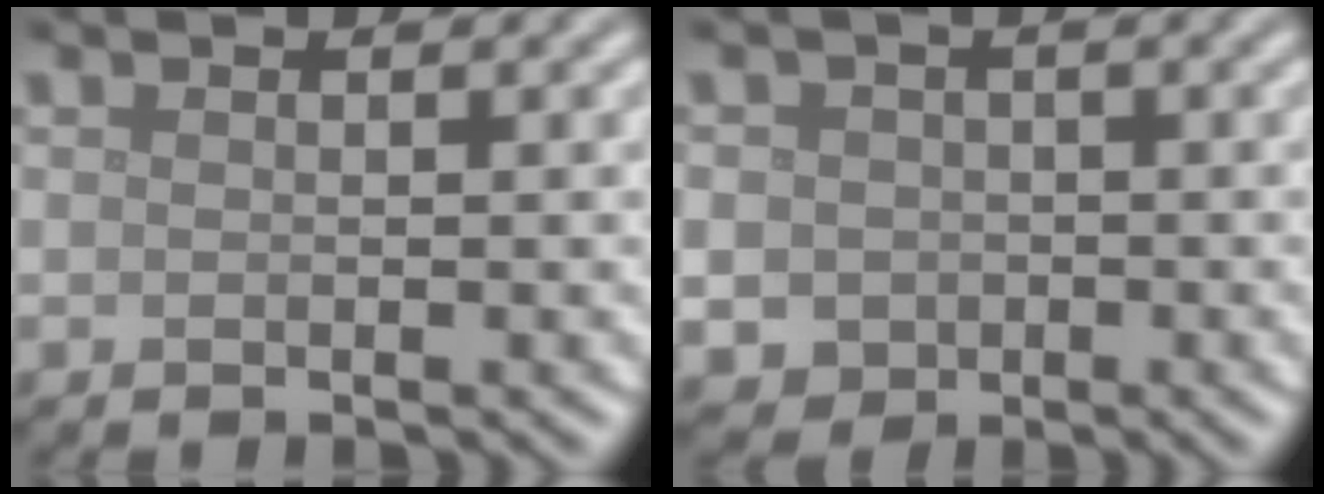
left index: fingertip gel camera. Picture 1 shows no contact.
{"total": 4.7, "force": [-0.6, 4.5, 1.3], "torque": [-0.013, 0.005, -0.026]}